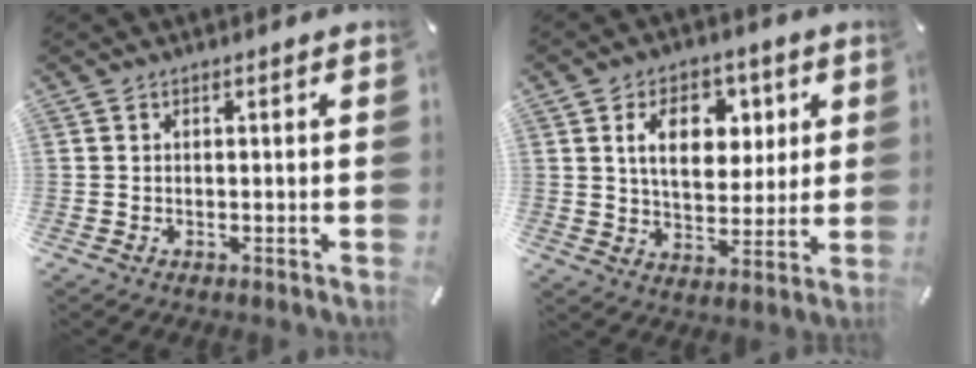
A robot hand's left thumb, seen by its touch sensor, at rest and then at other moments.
{"total": 12.4, "force": [4.2, 8.4, 8.1], "torque": [-0.117, -0.003, 0.071]}